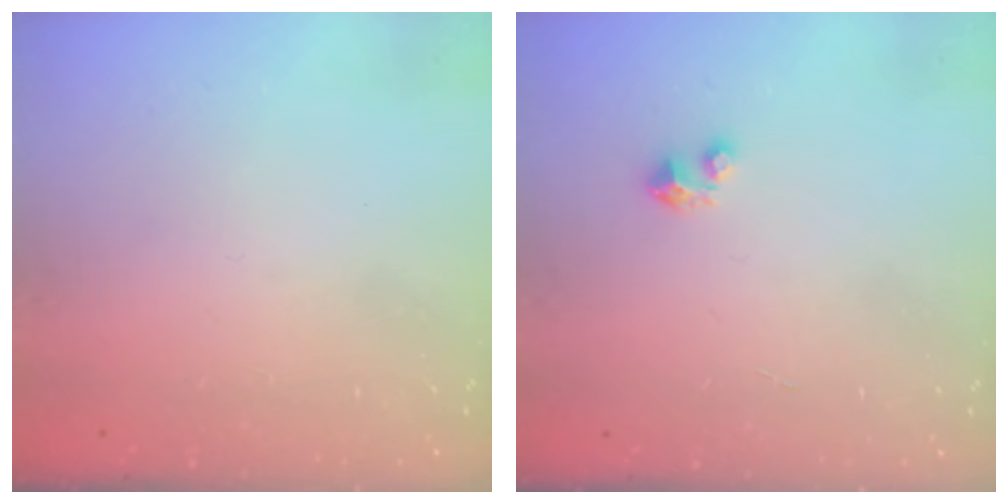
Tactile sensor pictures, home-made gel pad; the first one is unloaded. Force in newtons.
{"total": 2.1, "press": 2.1, "slide": 0.1}